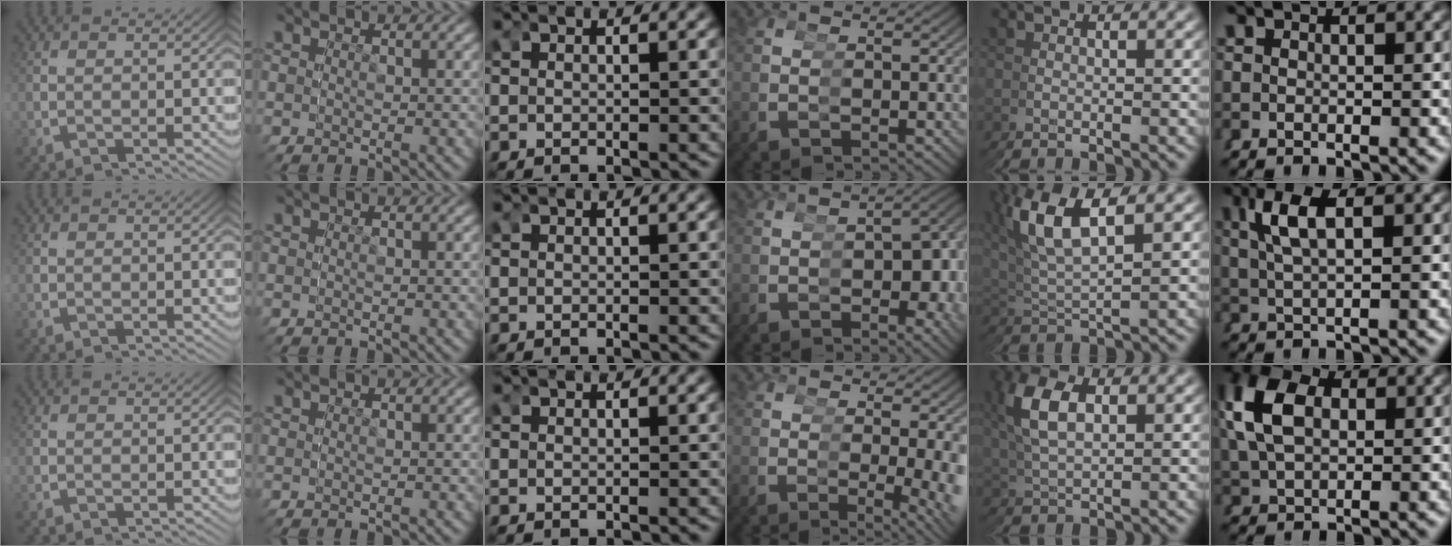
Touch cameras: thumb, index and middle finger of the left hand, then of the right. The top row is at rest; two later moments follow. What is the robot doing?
{"motion": "grasp_and_lifting", "object": "cubes"}